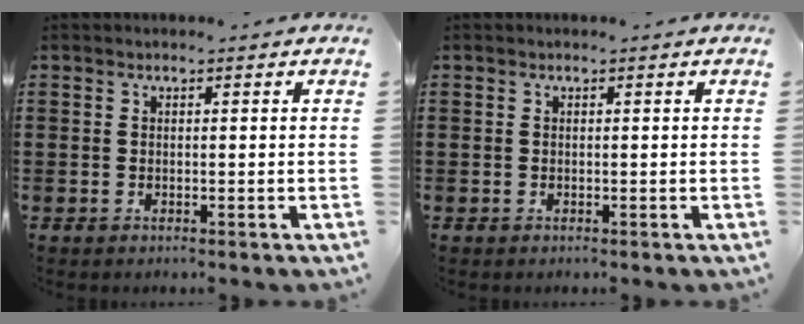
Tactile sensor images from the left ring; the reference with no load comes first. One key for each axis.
{"total": 0.0}